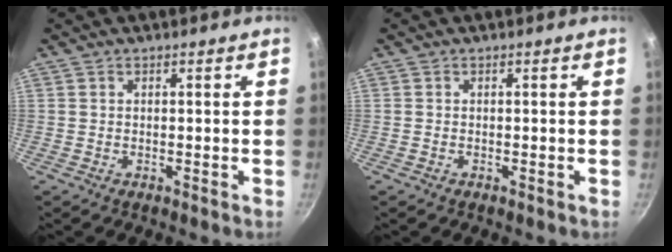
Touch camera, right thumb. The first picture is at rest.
{"total": 0.0}